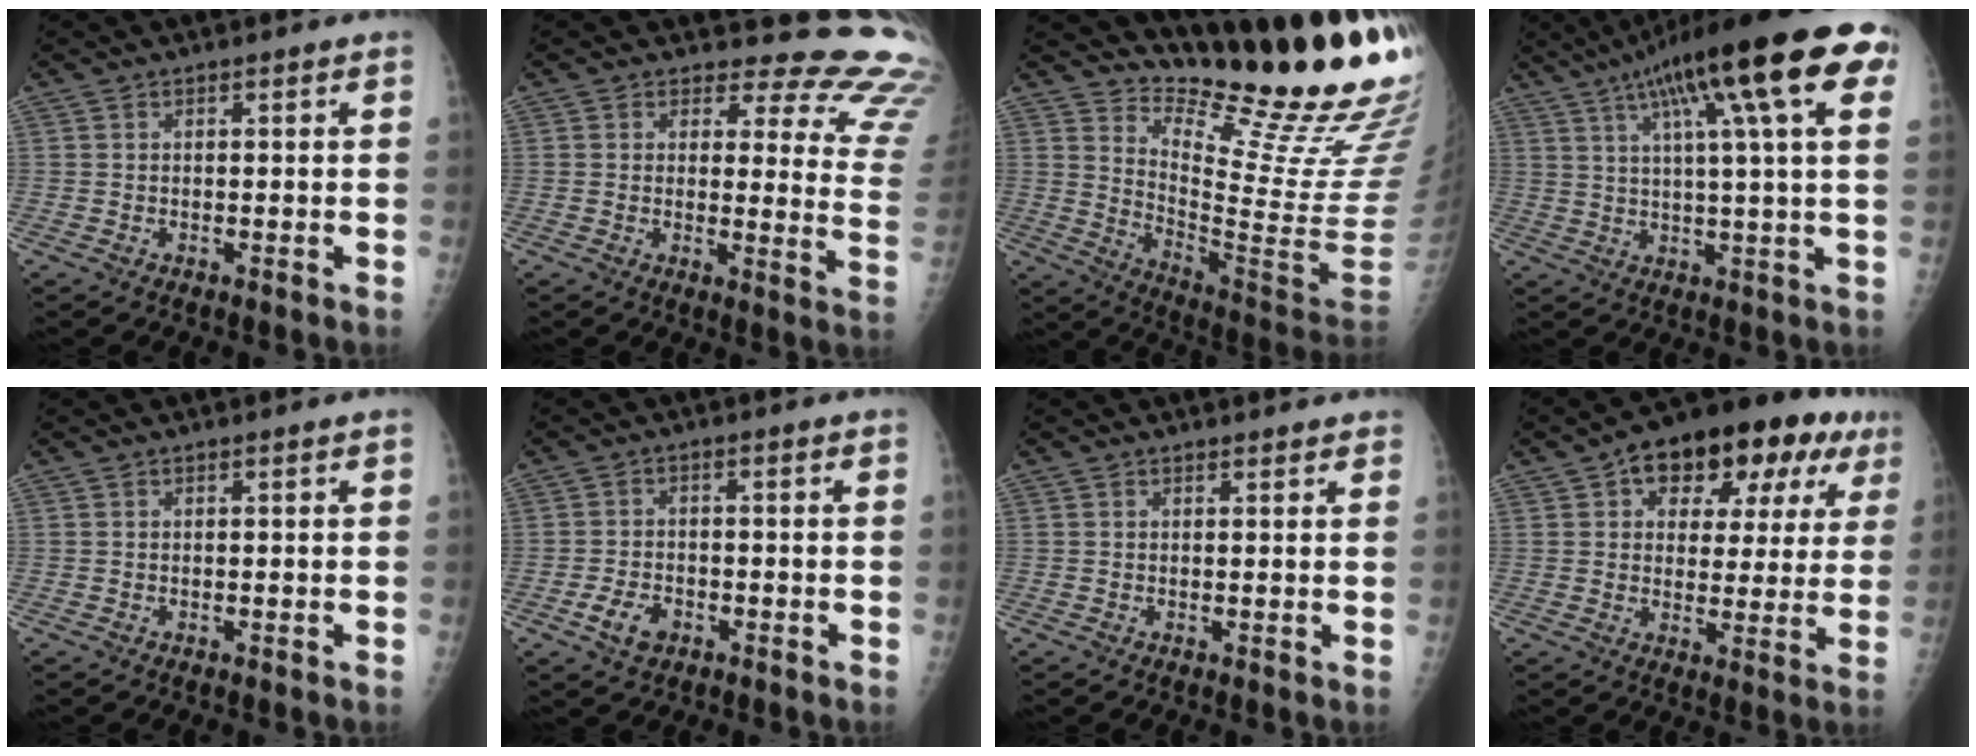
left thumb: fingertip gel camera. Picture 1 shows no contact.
{"total": 17.3, "force": [15.9, 5.9, 3.6], "torque": [0.010, -0.150, 0.142]}
{"total": 21.5, "force": [17.2, 2.3, 12.8], "torque": [-0.165, -0.172, 0.255]}
{"total": 22.9, "force": [10.3, 4.5, 19.9], "torque": [-0.304, 0.015, 0.147]}
{"total": 0.0}
{"total": 4.8, "force": [-2.3, 3.1, 2.8], "torque": [-0.046, 0.011, -0.039]}
{"total": 1.5, "force": [1.3, 0.5, 0.4], "torque": [0.002, -0.003, 0.013]}
{"total": 18.8, "force": [8.6, 10.4, 13.1], "torque": [-0.131, 0.011, 0.113]}